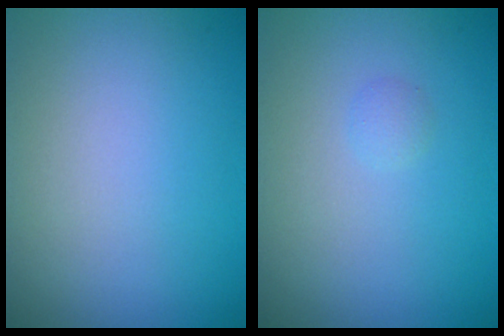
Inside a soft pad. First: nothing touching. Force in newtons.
{"total": 0.6, "press": 0.6, "slide": 0.1}